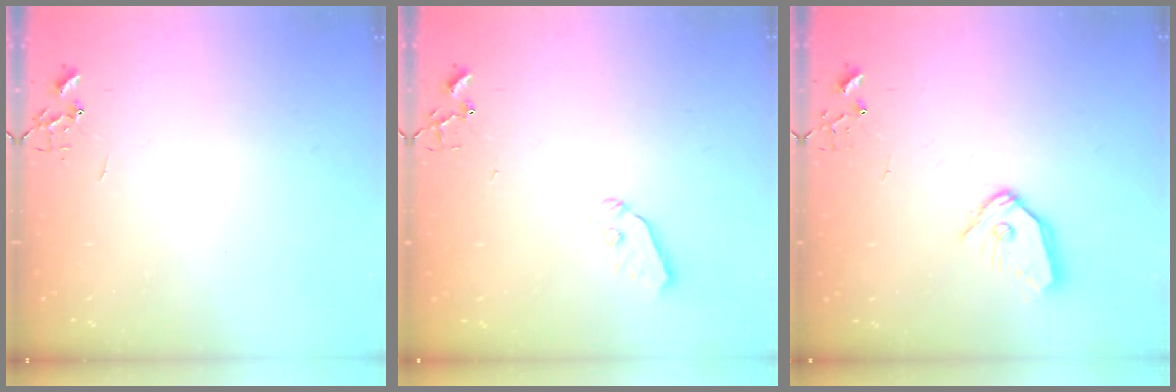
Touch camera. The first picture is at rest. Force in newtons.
{"total": 6.7, "press": 6.7, "slide": 0.8}
{"total": 9.9, "press": 9.8, "slide": 1.2}